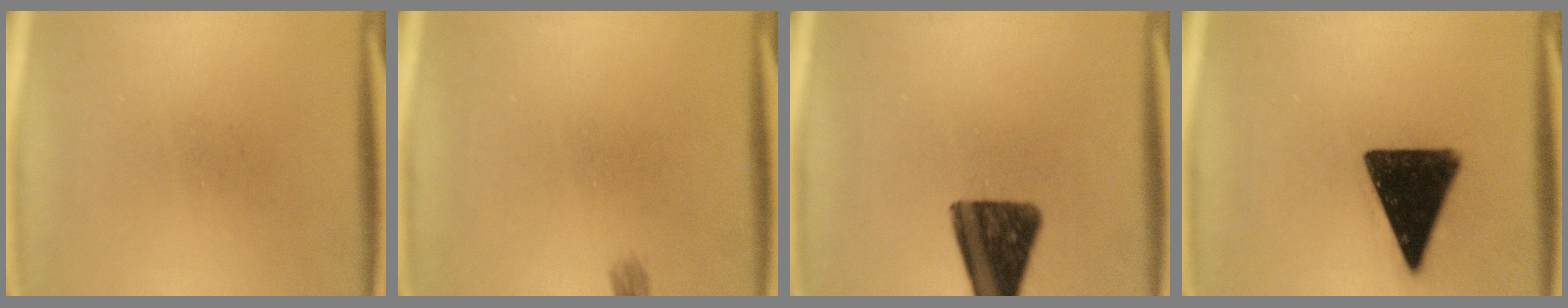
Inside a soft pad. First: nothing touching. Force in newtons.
{"total": 1.0}
{"total": 13.0}
{"total": 16.0}